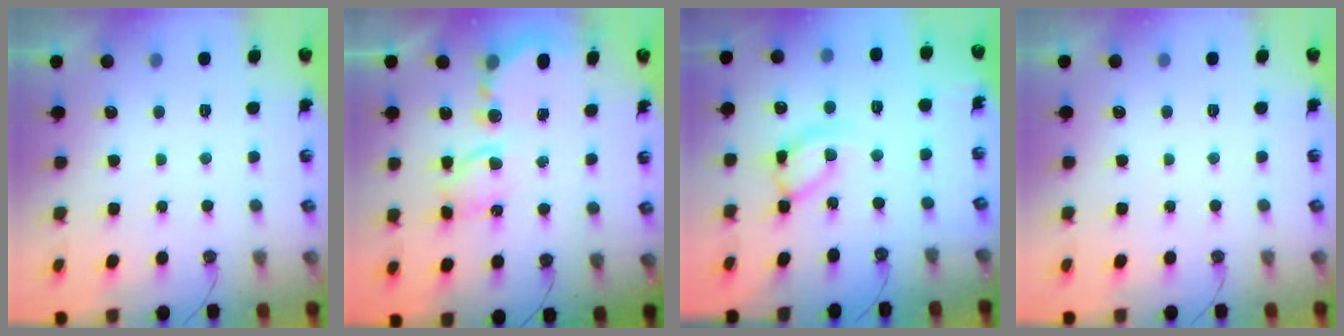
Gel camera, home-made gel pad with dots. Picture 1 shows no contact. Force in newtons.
{"total": 6.5, "press": 6.5, "slide": 0.6}
{"total": 10.7, "press": 10.7, "slide": 1.0}
{"total": 0.0}